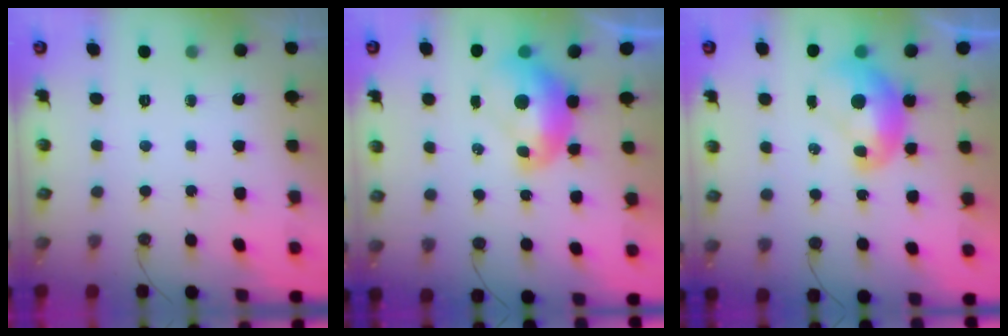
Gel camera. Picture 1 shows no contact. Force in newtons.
{"total": 2.4, "press": 2.3, "slide": 0.7}
{"total": 2.6, "press": 2.5, "slide": 0.7}